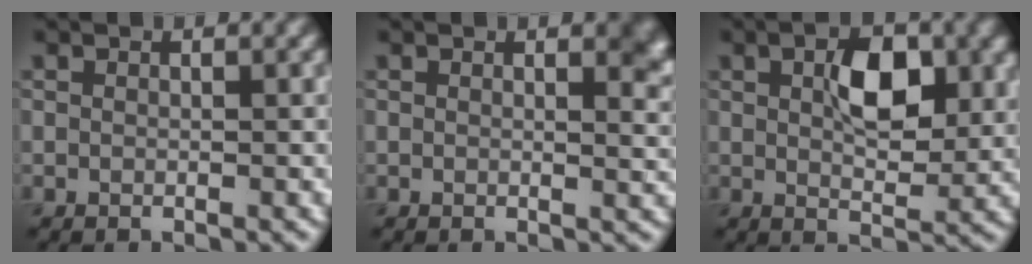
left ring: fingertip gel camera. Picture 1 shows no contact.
{"total": 2.3, "force": [1.2, 0.8, 1.8], "torque": [-0.011, -0.002, 0.017]}
{"total": 5.6, "force": [1.2, 2.9, 4.6], "torque": [-0.071, 0.000, 0.020]}